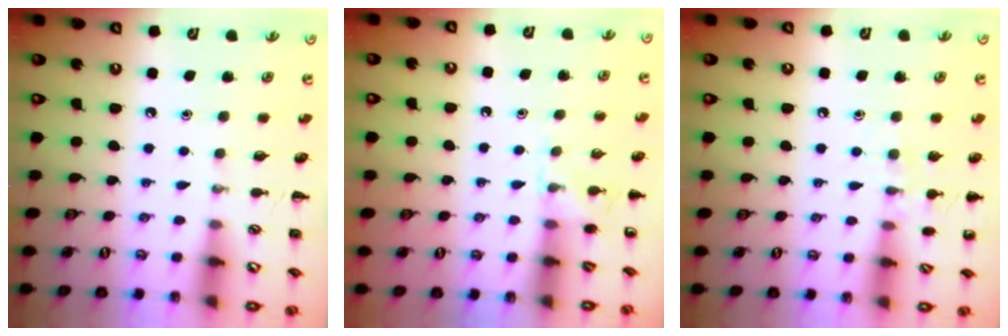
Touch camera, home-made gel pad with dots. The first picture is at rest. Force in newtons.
{"total": 7.4, "press": 7.1, "slide": 2.2}
{"total": 7.3, "press": 7.0, "slide": 2.1}